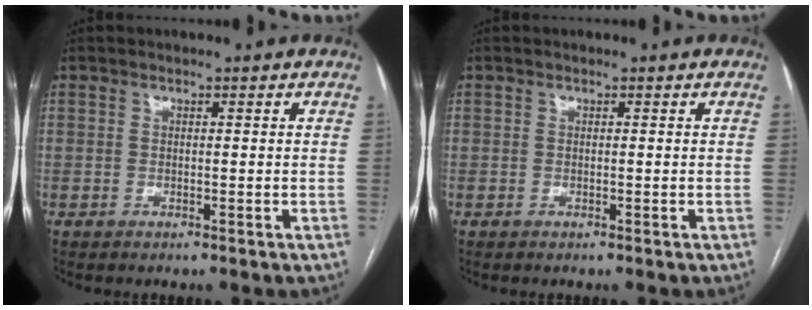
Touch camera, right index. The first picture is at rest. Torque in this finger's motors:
{"motor_torque": [0.10, 0.10, 0.00, 0.00]}